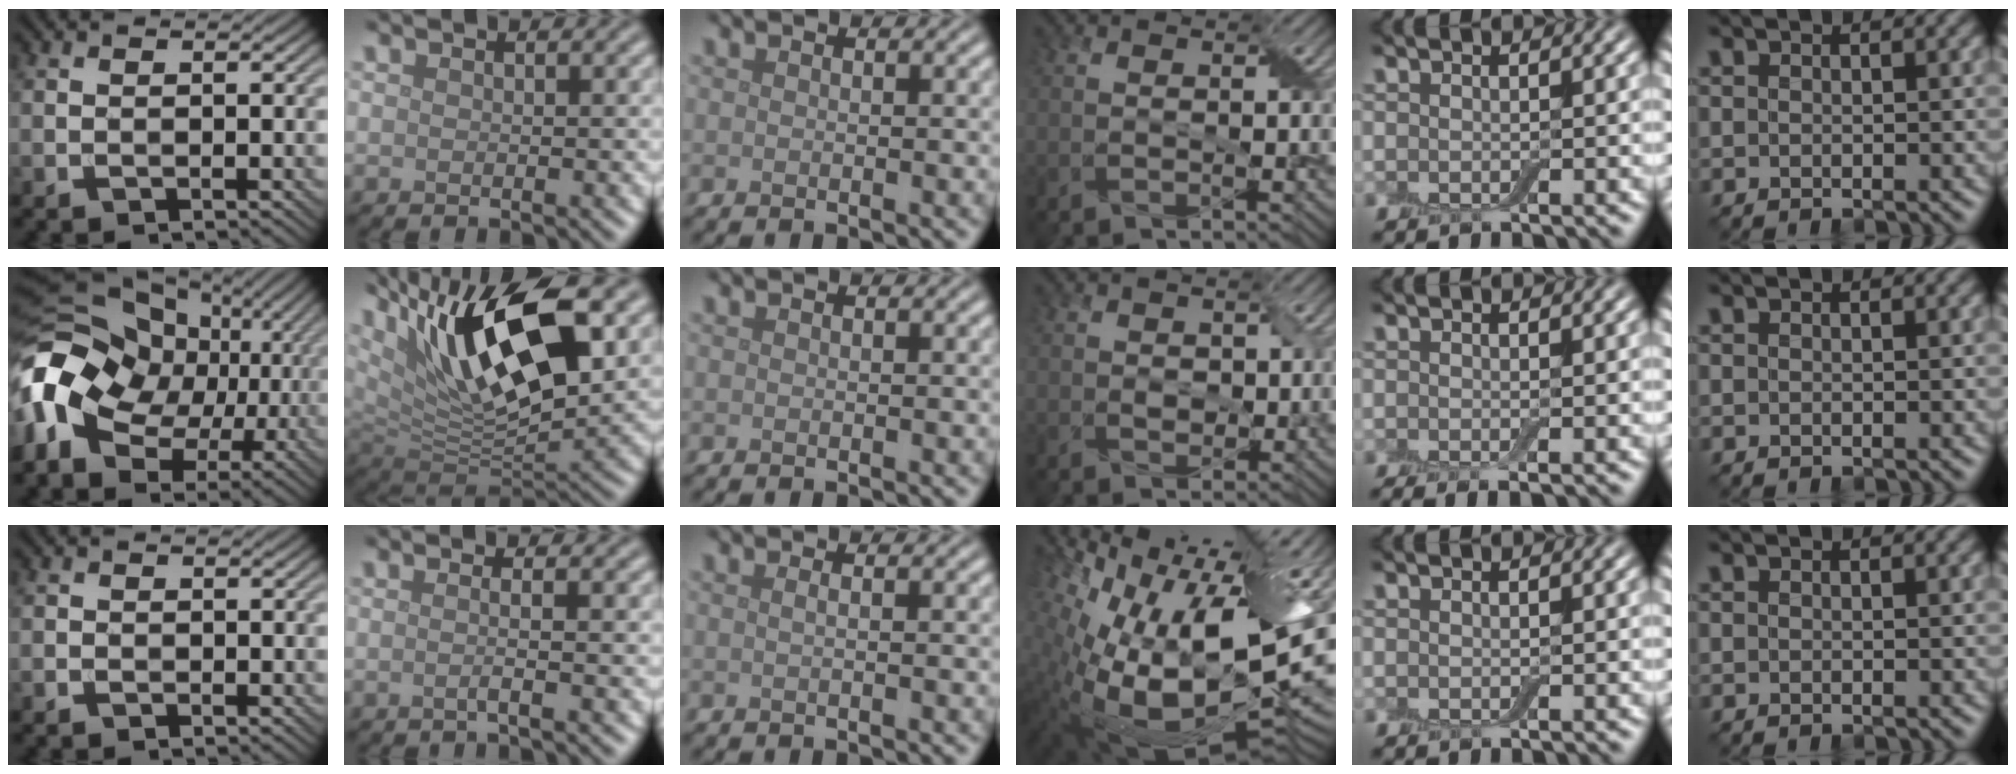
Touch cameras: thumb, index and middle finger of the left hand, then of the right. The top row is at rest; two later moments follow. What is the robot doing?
{"motion": "peel", "object": "aluminum foil"}